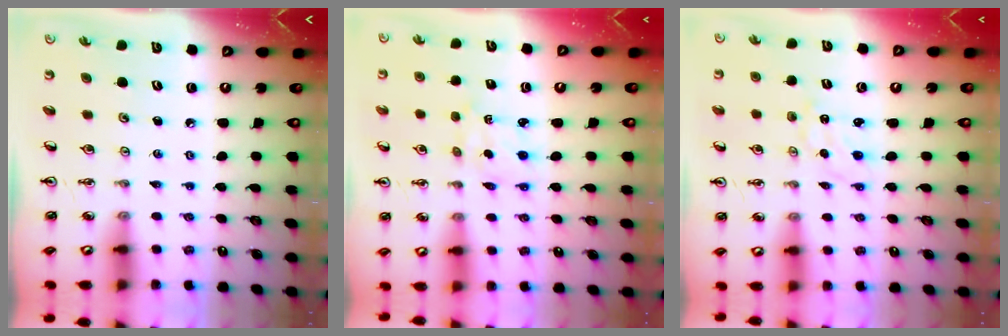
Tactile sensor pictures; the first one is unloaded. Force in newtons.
{"total": 2.4, "press": 2.4, "slide": 0.3}
{"total": 0.0}